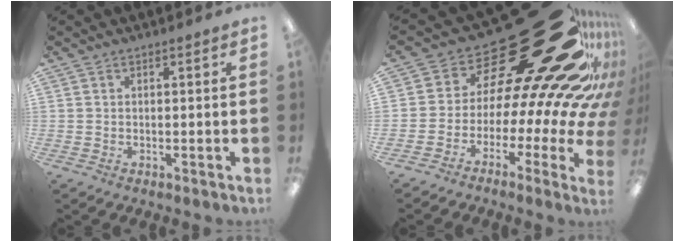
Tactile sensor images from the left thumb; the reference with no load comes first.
{"total": 31.6, "force": [17.2, 12.1, 23.5], "torque": [-0.287, -0.170, 0.330]}